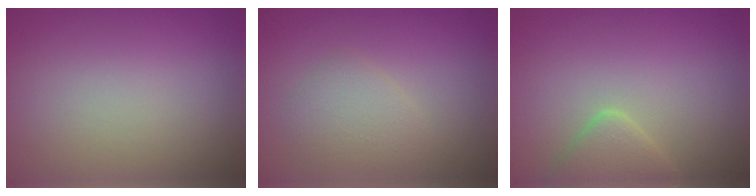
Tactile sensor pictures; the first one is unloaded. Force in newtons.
{"total": 2.4, "press": 2.4, "slide": 0.0}
{"total": 2.8, "press": 2.8, "slide": 0.1}